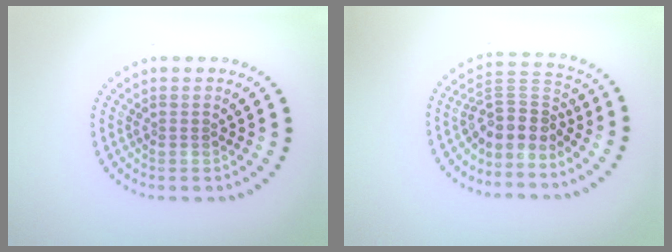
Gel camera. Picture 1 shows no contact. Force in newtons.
{"total": 3.9, "press": 3.0, "slide": 2.4}